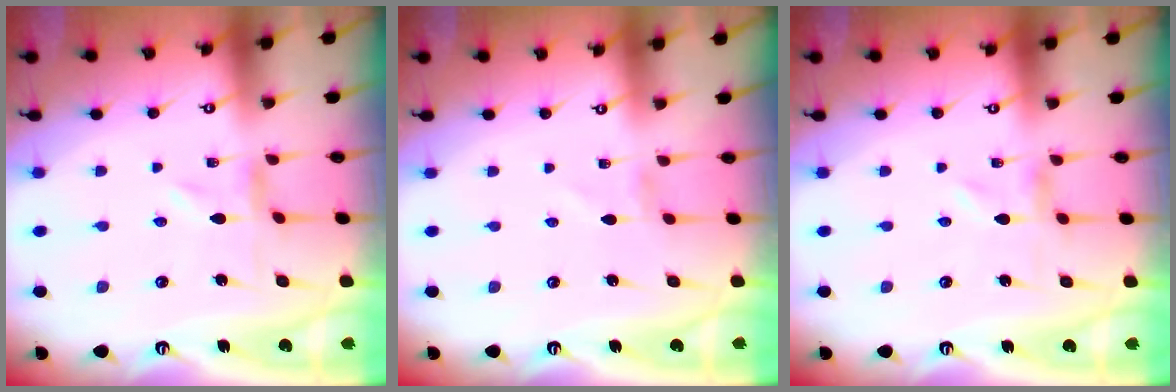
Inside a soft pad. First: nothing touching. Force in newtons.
{"total": 1.0, "press": 1.0, "slide": 0.1}
{"total": 0.0}